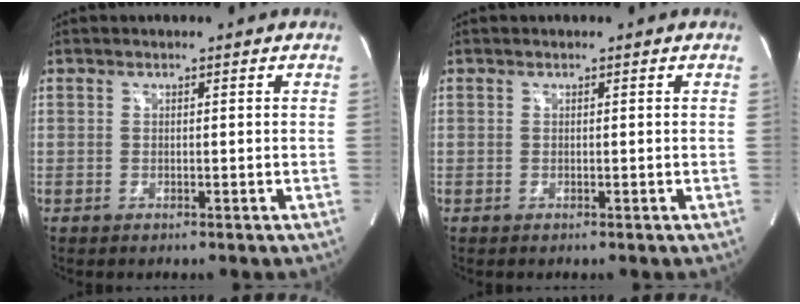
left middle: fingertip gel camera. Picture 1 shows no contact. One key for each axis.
{"total": 0.0}